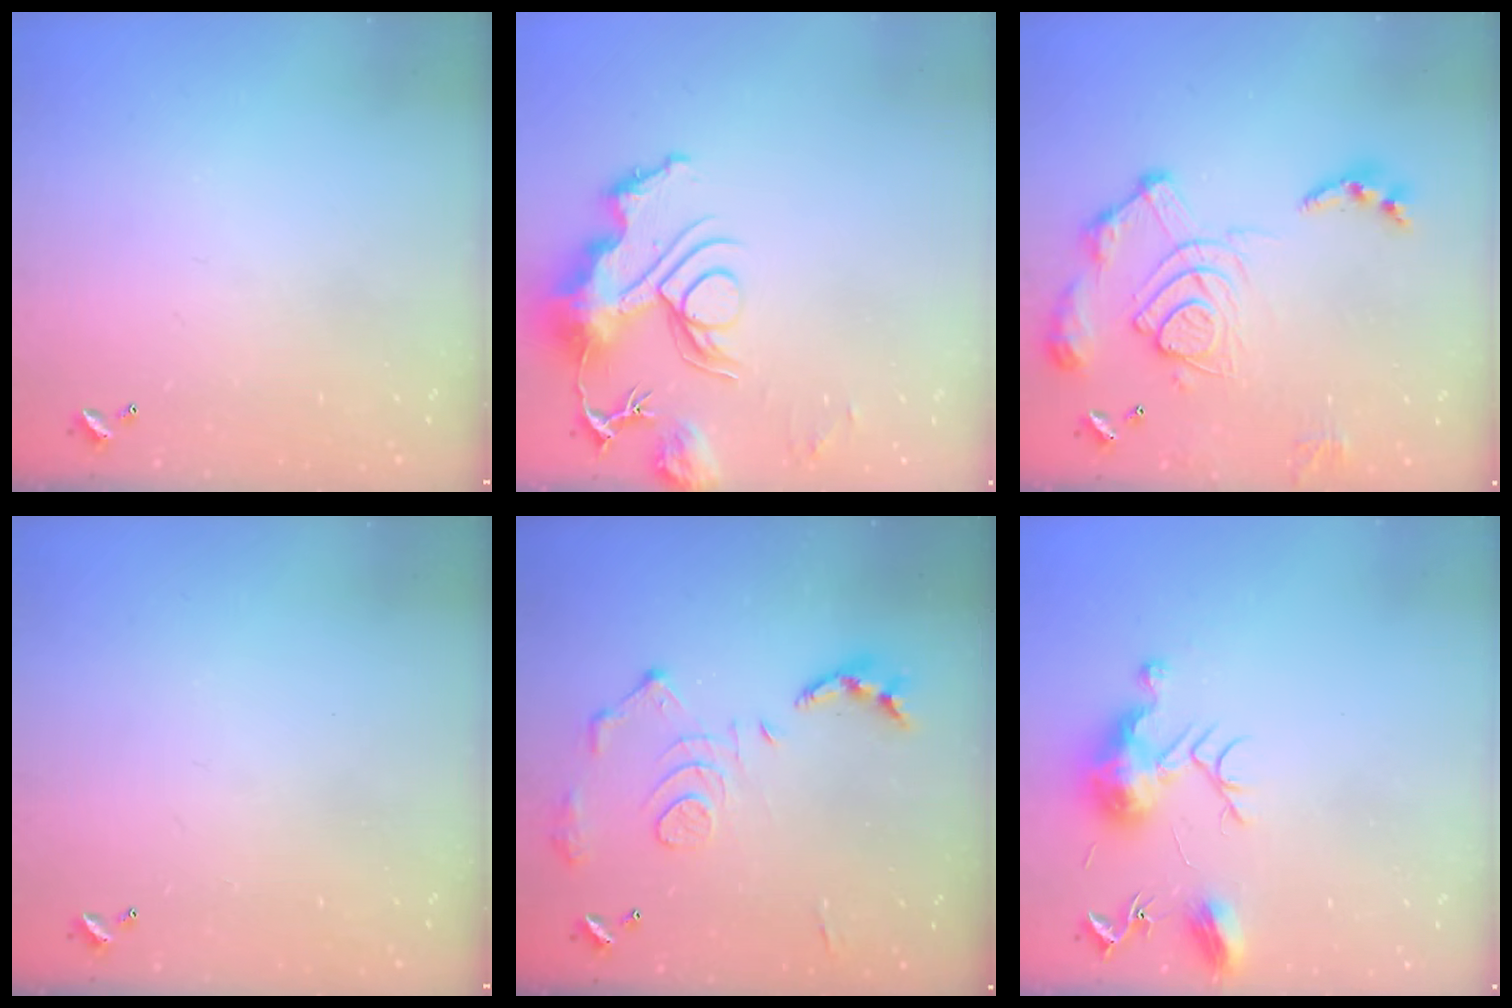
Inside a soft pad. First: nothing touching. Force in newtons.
{"total": 13.9, "press": 13.8, "slide": 1.5}
{"total": 17.1, "press": 17.0, "slide": 1.6}
{"total": 0.0}
{"total": 14.2, "press": 14.1, "slide": 1.2}
{"total": 12.0, "press": 12.0, "slide": 0.5}